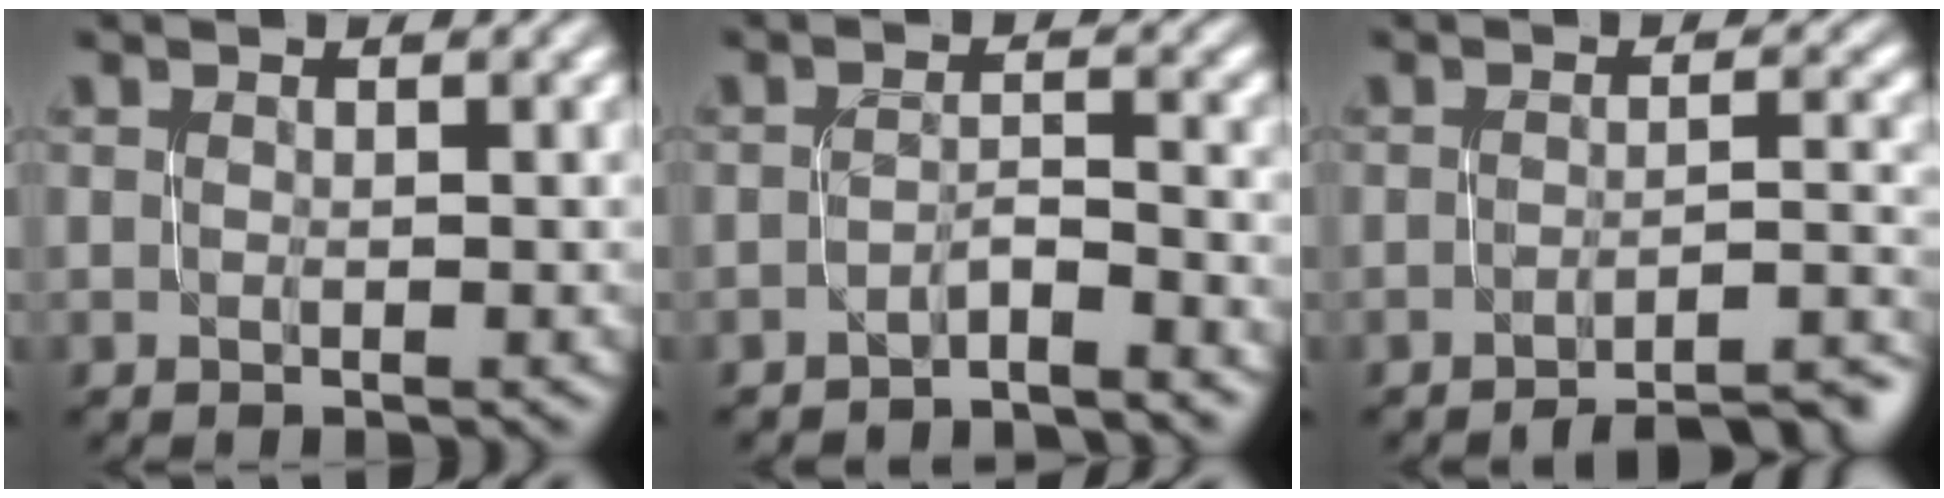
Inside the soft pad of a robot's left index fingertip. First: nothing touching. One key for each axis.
{"total": 1.9, "fx": -1.8, "fy": 0.0, "fz": 0.4, "tx": -0.002, "ty": 0.010, "tz": -0.039}
{"total": 7.5, "fx": -6.0, "fy": 1.8, "fz": 4.2, "tx": -0.032, "ty": 0.017, "tz": -0.067}